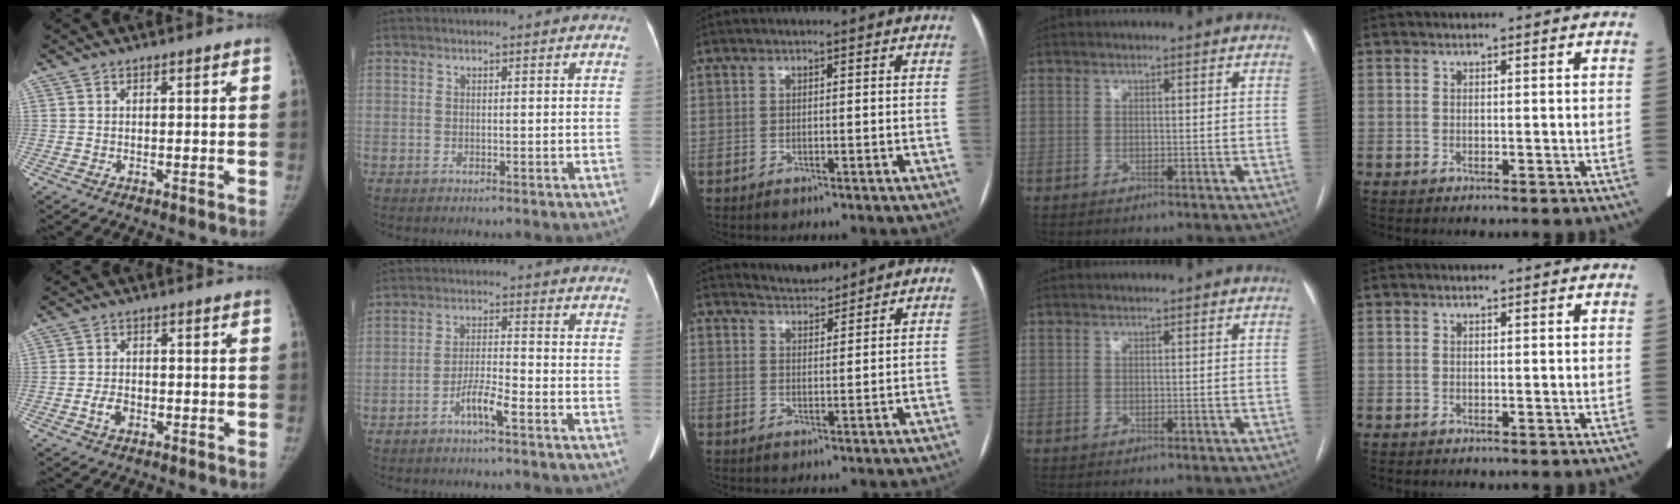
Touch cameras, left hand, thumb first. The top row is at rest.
{"thumb": {"total": 3.0, "force": [-1.1, 2.0, 1.9], "torque": [-0.033, 0.008, -0.018]}, "index": {"total": 4.4, "force": [-2.8, 0.1, 3.4], "torque": [-0.070, 0.002, -0.055]}, "middle": {"total": 3.3, "force": [3.3, 0.0, -0.3], "torque": [-0.002, 0.004, 0.063]}}